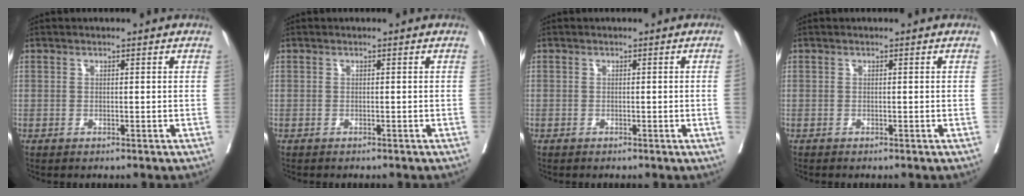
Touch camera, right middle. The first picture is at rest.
{"total": 1.0, "force": [-0.9, 0.2, 0.4], "torque": [-0.005, -0.001, -0.014]}
{"total": 1.1, "force": [-0.1, -0.5, 1.0], "torque": [-0.006, 0.001, -0.001]}
{"total": 0.0}